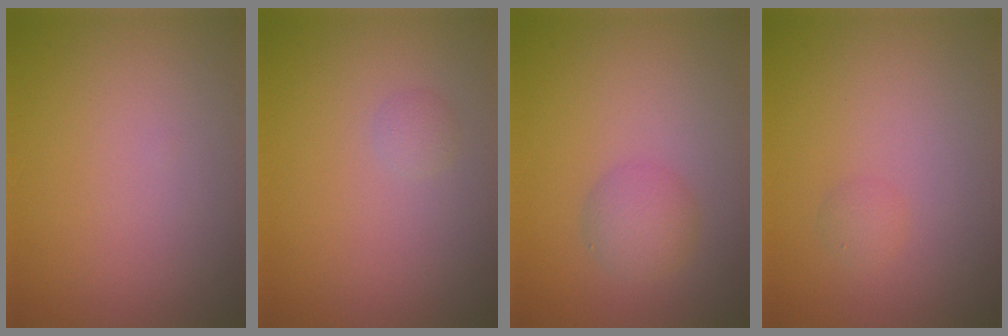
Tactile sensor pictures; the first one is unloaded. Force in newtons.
{"total": 0.7, "press": 0.7, "slide": 0.0}
{"total": 2.3, "press": 2.3, "slide": 0.0}
{"total": 0.9, "press": 0.9, "slide": 0.0}